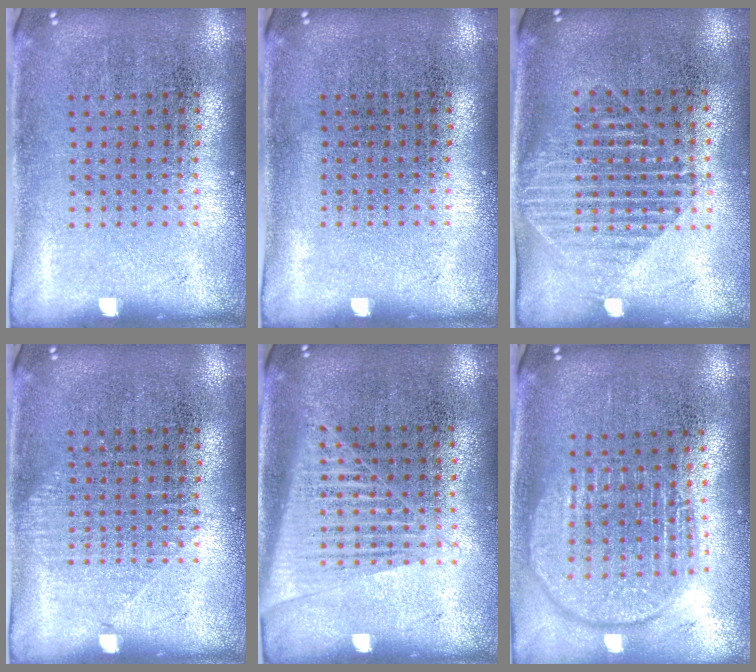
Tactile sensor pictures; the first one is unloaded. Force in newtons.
{"total": 0.0}
{"total": 1.5, "press": 1.3, "slide": 0.8}
{"total": 0.8, "press": 0.8, "slide": 0.3}
{"total": 1.4, "press": 1.3, "slide": 0.7}
{"total": 1.9, "press": 1.6, "slide": 1.0}